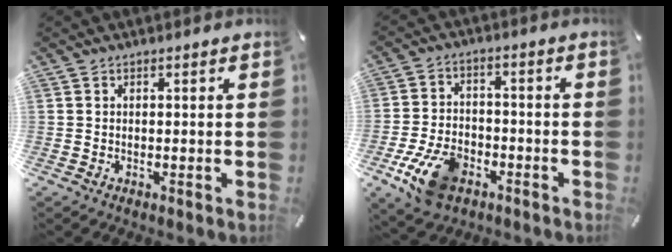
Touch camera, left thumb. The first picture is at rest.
{"total": 11.7, "force": [-5.9, 7.1, 7.2], "torque": [-0.143, 0.030, -0.103]}